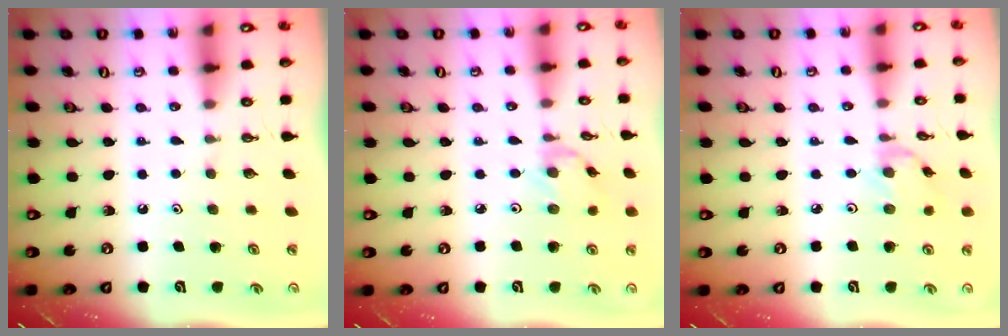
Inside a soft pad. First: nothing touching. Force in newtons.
{"total": 1.3, "press": 1.2, "slide": 0.4}
{"total": 1.3, "press": 1.2, "slide": 0.4}